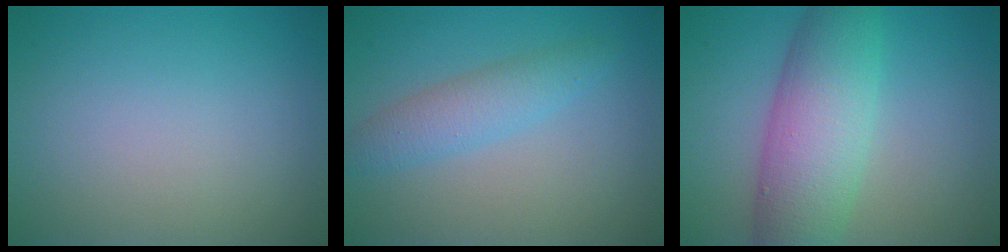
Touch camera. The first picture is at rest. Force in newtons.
{"total": 2.9, "press": 2.9, "slide": 0.0}
{"total": 7.9, "press": 7.9, "slide": 0.2}